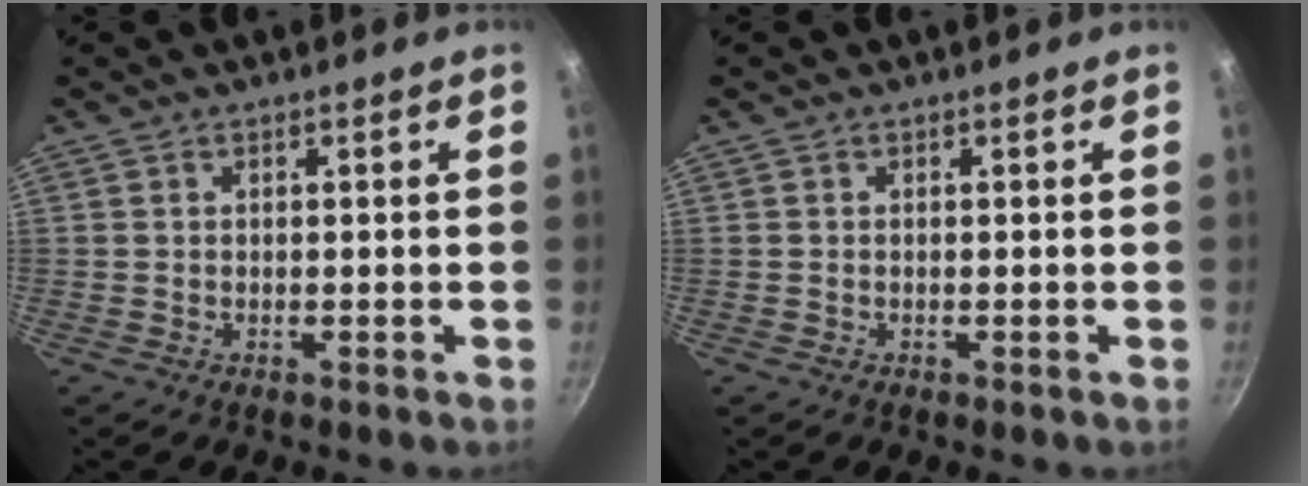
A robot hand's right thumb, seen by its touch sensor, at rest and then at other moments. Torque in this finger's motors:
{"motor_torque": [-0.02, -0.10, 0.21, 0.19, 0.04]}